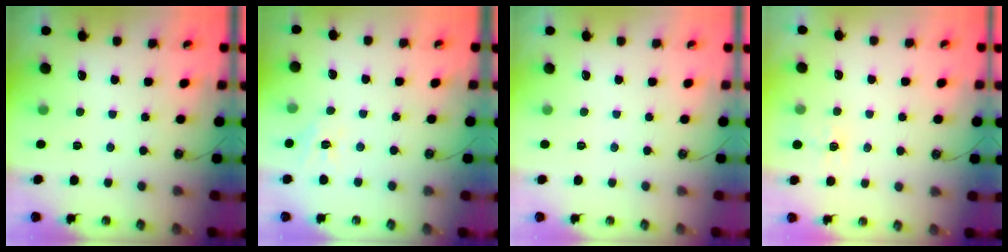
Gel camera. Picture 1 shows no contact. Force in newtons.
{"total": 5.3, "press": 5.3, "slide": 0.7}
{"total": 0.0}
{"total": 3.3, "press": 3.2, "slide": 0.6}